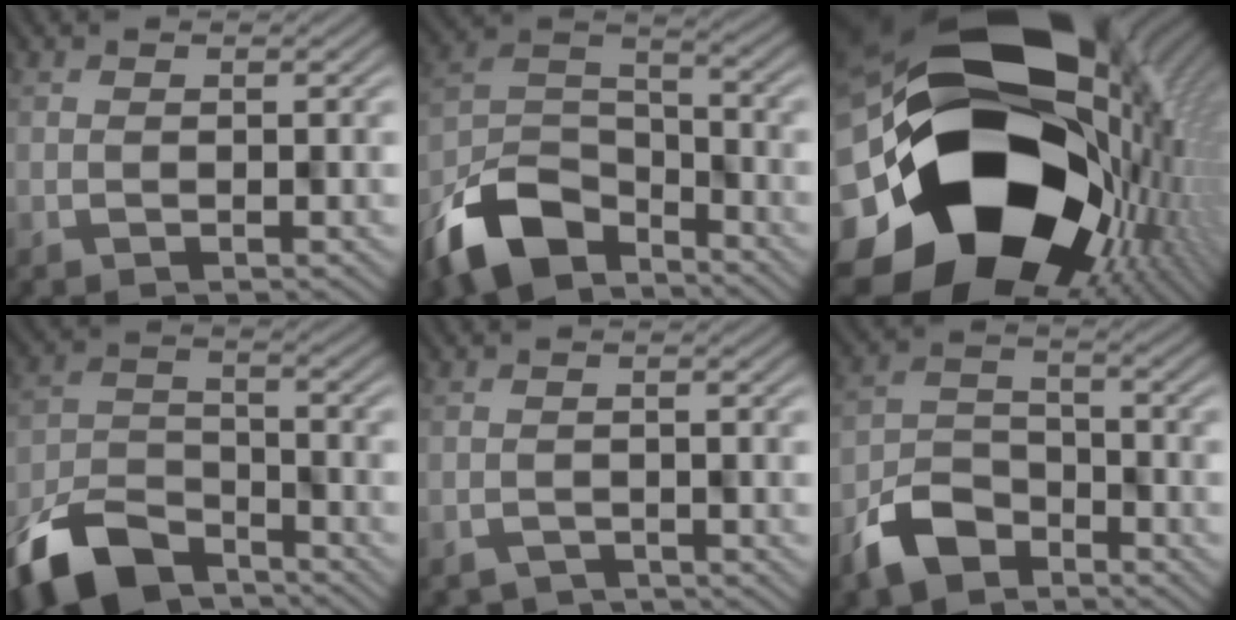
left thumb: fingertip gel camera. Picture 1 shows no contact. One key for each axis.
{"total": 11.1, "fx": -8.0, "fy": 5.4, "fz": 5.4, "tx": -0.109, "ty": -0.013, "tz": -0.160}
{"total": 22.5, "fx": -2.4, "fy": 17.6, "fz": 13.8, "tx": -0.276, "ty": -0.079, "tz": 0.005}
{"total": 10.9, "fx": -8.5, "fy": 4.8, "fz": 5.0, "tx": -0.098, "ty": -0.014, "tz": -0.158}
{"total": 1.9, "fx": -1.8, "fy": 0.5, "fz": -0.1, "tx": 0.003, "ty": -0.005, "tz": -0.026}
{"total": 6.6, "fx": -4.9, "fy": 3.6, "fz": 2.6, "tx": -0.051, "ty": -0.007, "tz": -0.107}